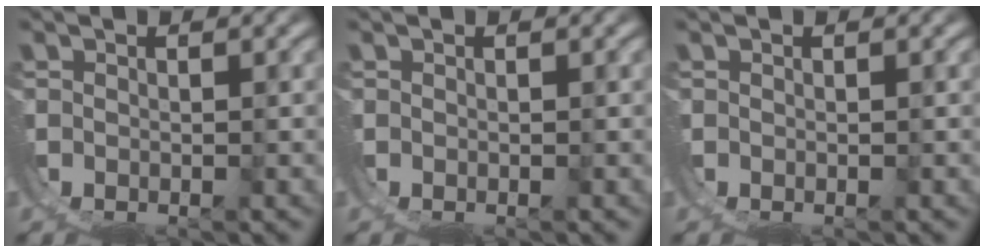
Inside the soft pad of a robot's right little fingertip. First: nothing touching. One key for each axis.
{"total": 0.0}
{"total": 0.0}